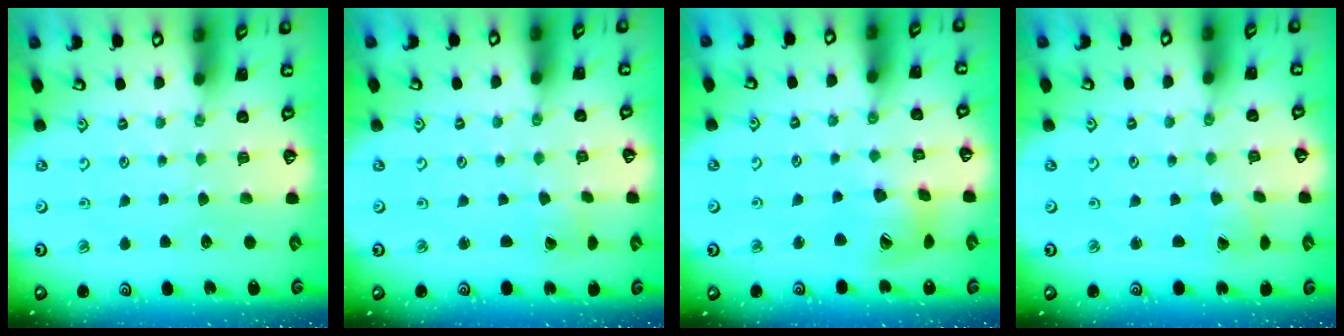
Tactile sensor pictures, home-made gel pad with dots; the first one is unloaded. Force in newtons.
{"total": 1.4, "press": 1.4, "slide": 0.1}
{"total": 15.2, "press": 15.1, "slide": 2.0}
{"total": 1.7, "press": 1.7, "slide": 0.1}